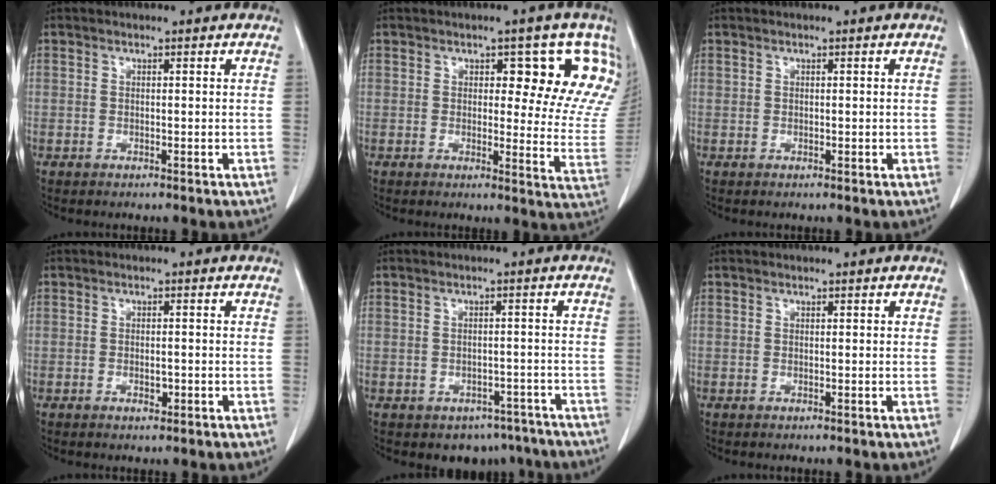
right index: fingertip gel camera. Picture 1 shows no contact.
{"total": 11.2, "force": [5.8, 4.8, 8.4], "torque": [-0.086, -0.008, 0.049]}
{"total": 0.0}
{"total": 1.5, "force": [-0.5, 0.7, 1.2], "torque": [-0.020, 0.002, -0.005]}
{"total": 6.1, "force": [-4.6, 3.9, 0.9], "torque": [0.012, 0.014, -0.056]}
{"total": 0.0}